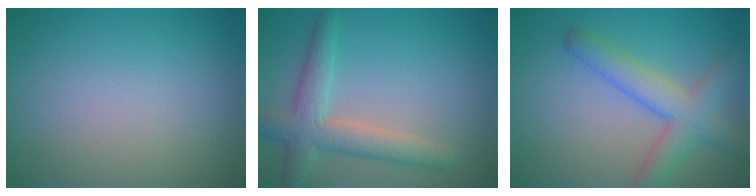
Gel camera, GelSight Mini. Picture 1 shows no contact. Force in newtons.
{"total": 4.4, "press": 4.4, "slide": 0.1}
{"total": 4.8, "press": 4.8, "slide": 0.3}